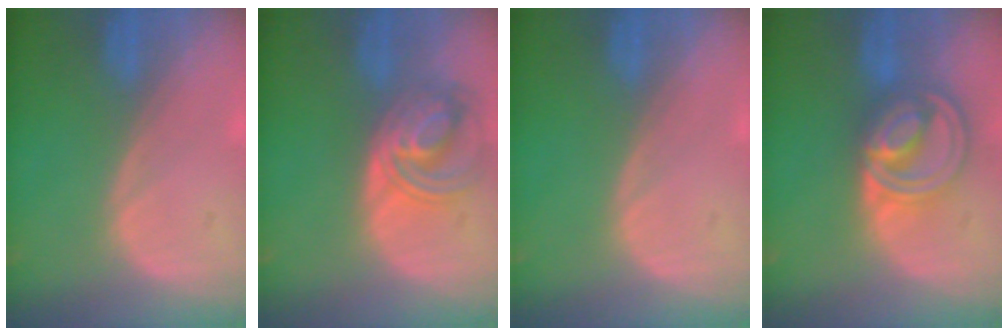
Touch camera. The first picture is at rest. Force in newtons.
{"total": 6.8, "press": 6.7, "slide": 1.2}
{"total": 0.0}
{"total": 8.7, "press": 7.4, "slide": 4.6}